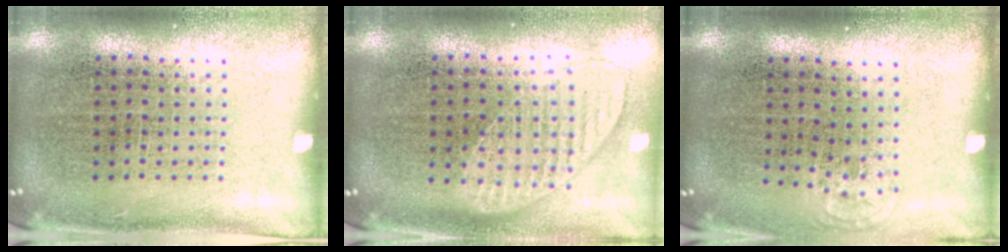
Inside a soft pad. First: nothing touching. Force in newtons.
{"total": 1.0, "press": 1.0, "slide": 0.2}
{"total": 0.6, "press": 0.5, "slide": 0.3}